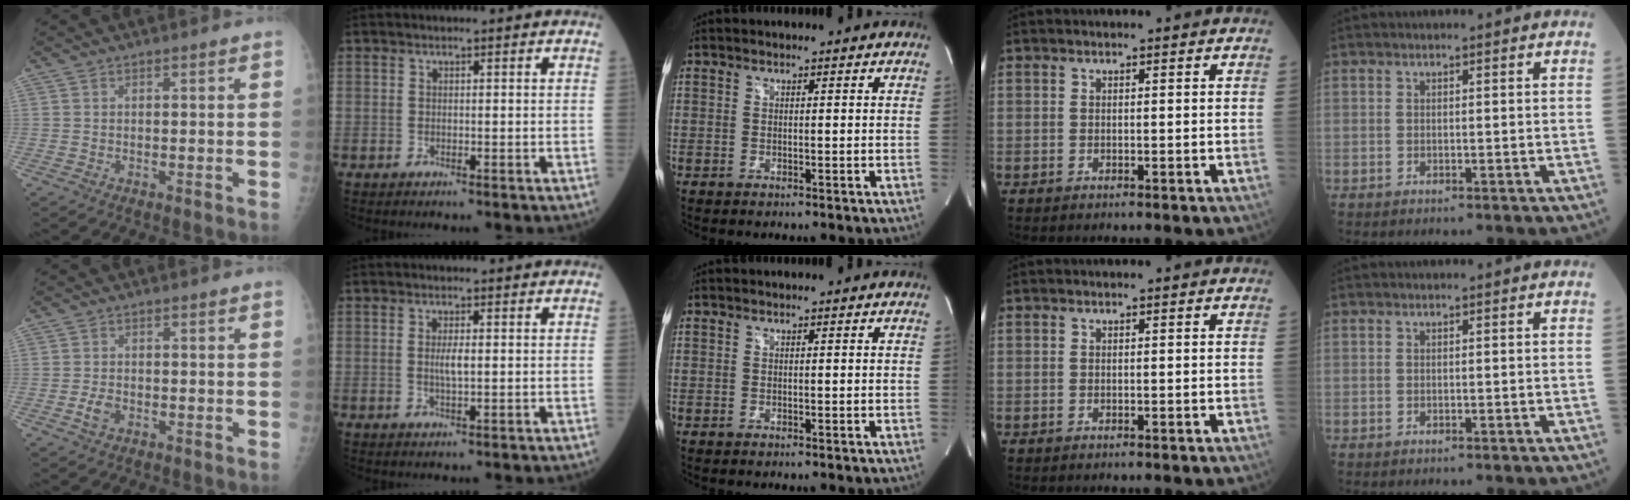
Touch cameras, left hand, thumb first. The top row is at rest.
{"thumb": {"total": 2.4, "force": [-0.9, 1.6, 1.6], "torque": [-0.030, 0.002, -0.016]}, "index": {"total": 2.1, "force": [-0.1, 0.3, 2.1], "torque": [-0.045, -0.005, 0.000]}}